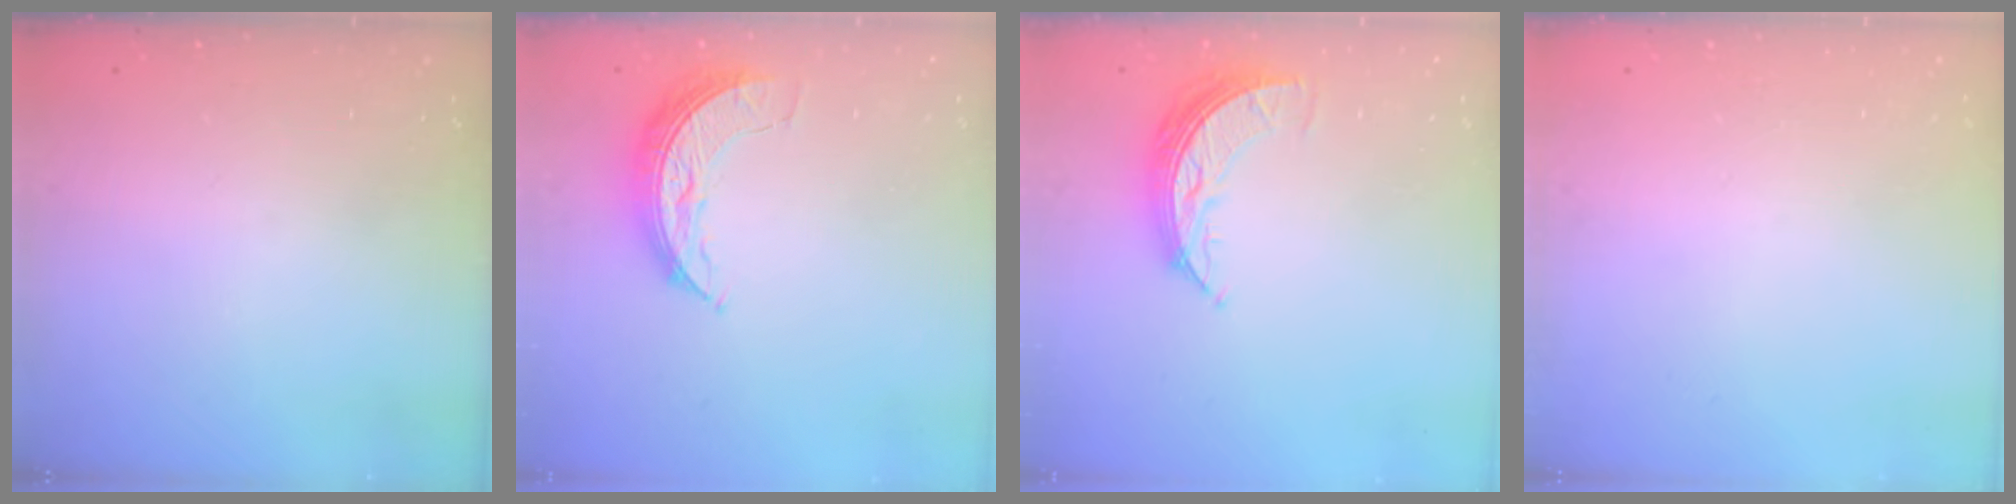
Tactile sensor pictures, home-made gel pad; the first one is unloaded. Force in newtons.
{"total": 8.3, "press": 8.3, "slide": 0.5}
{"total": 8.4, "press": 8.4, "slide": 0.7}
{"total": 0.0}